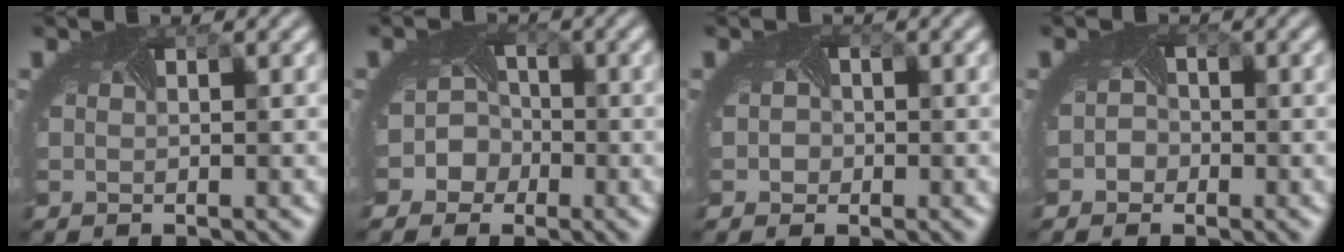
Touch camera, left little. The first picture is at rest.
{"total": 4.2, "force": [-1.8, 3.7, 0.9], "torque": [0.008, 0.005, -0.037]}
{"total": 2.2, "force": [0.1, 2.0, 0.8], "torque": [-0.001, 0.007, -0.012]}
{"total": 1.8, "force": [-0.8, 1.6, 0.3], "torque": [0.008, -0.003, -0.014]}